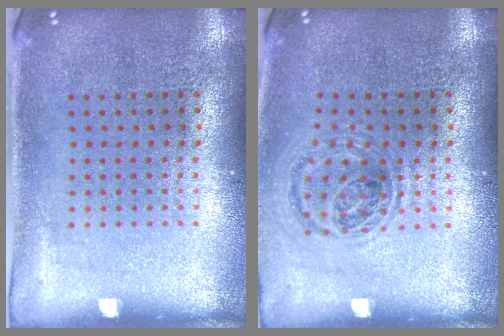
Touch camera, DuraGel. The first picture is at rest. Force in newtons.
{"total": 0.9, "press": 0.9, "slide": 0.1}